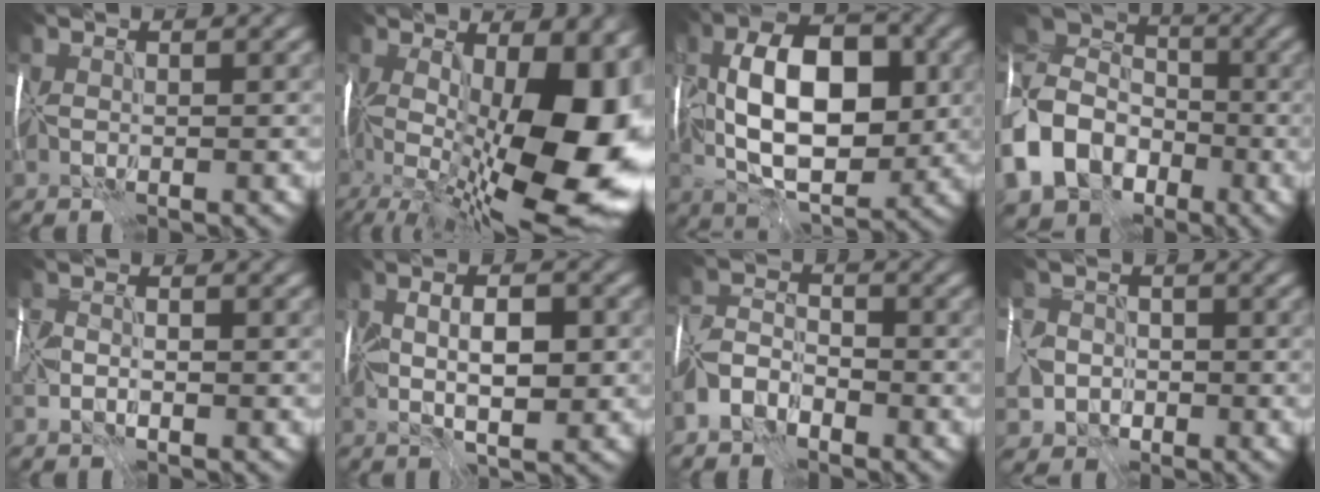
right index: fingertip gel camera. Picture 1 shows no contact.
{"total": 19.5, "force": [-2.3, 8.3, 17.5], "torque": [-0.263, -0.038, -0.006]}
{"total": 10.8, "force": [-0.1, 5.4, 9.4], "torque": [-0.146, 0.009, -0.008]}
{"total": 14.6, "force": [-5.5, 11.5, 7.2], "torque": [-0.186, -0.013, -0.106]}
{"total": 2.4, "force": [-1.2, 1.4, 1.6], "torque": [-0.041, -0.008, -0.030]}
{"total": 4.4, "force": [-0.1, 1.6, 4.1], "torque": [-0.071, -0.005, -0.001]}
{"total": 3.4, "force": [-2.7, 1.7, 1.3], "torque": [-0.031, 0.003, -0.060]}
{"total": 5.2, "force": [-2.7, 4.3, 1.3], "torque": [-0.013, -0.014, -0.058]}